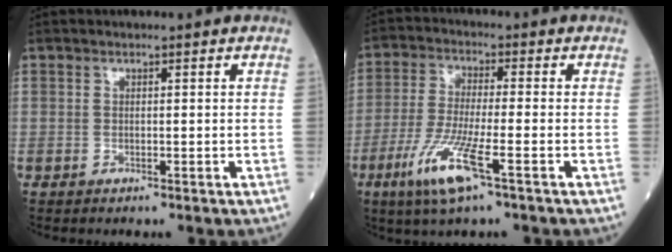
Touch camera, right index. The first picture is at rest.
{"total": 9.6, "force": [-4.6, 0.5, 8.4], "torque": [-0.179, -0.022, -0.090]}